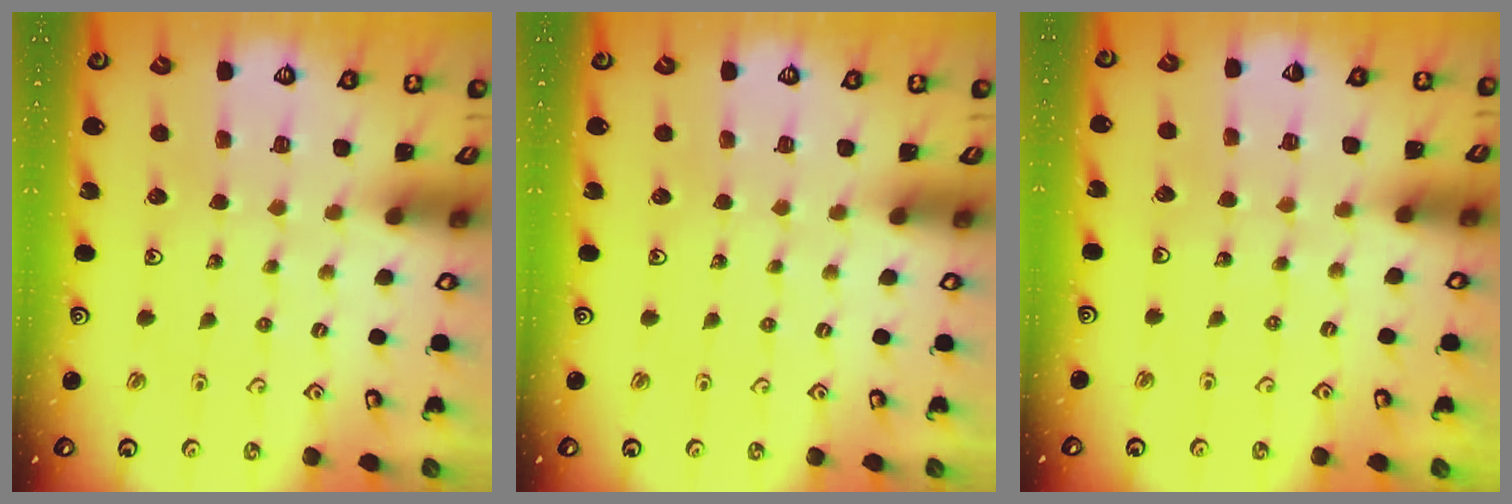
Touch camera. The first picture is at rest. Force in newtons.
{"total": 0.0}
{"total": 2.6, "press": 2.6, "slide": 0.2}